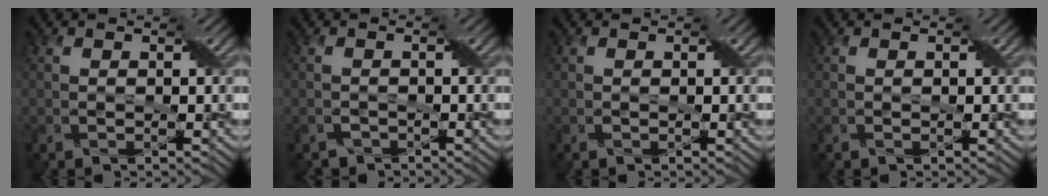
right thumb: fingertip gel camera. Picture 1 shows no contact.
{"total": 1.4, "force": [-1.3, 0.6, 0.0], "torque": [0.000, 0.002, -0.025]}
{"total": 0.0}
{"total": 0.0}